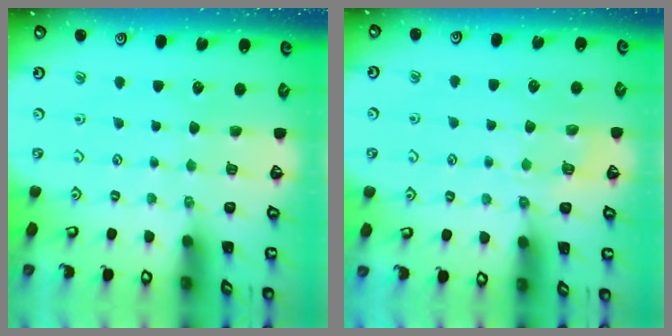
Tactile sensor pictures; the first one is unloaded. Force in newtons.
{"total": 6.0, "press": 5.8, "slide": 1.4}